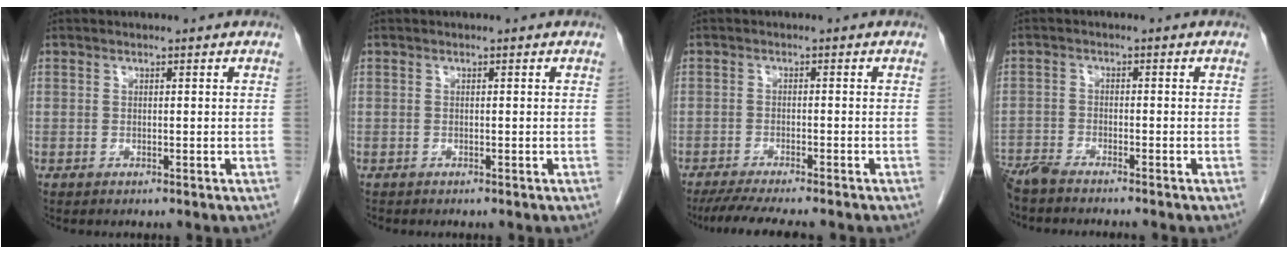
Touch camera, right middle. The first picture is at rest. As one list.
[{"total": 0.0}, {"total": 9.2, "force": [-7.9, 0.7, 4.7], "torque": [-0.064, -0.016, -0.122]}, {"total": 6.0, "force": [-5.5, 0.2, 2.4], "torque": [-0.031, -0.016, -0.096]}]